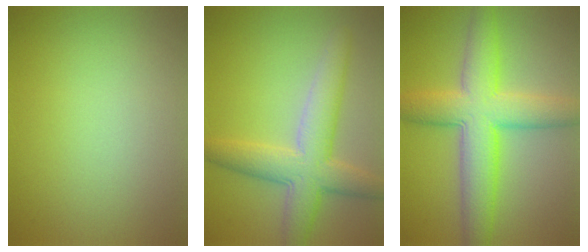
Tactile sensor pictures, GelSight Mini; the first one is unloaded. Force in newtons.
{"total": 6.0, "press": 6.0, "slide": 0.5}
{"total": 7.9, "press": 7.9, "slide": 0.1}